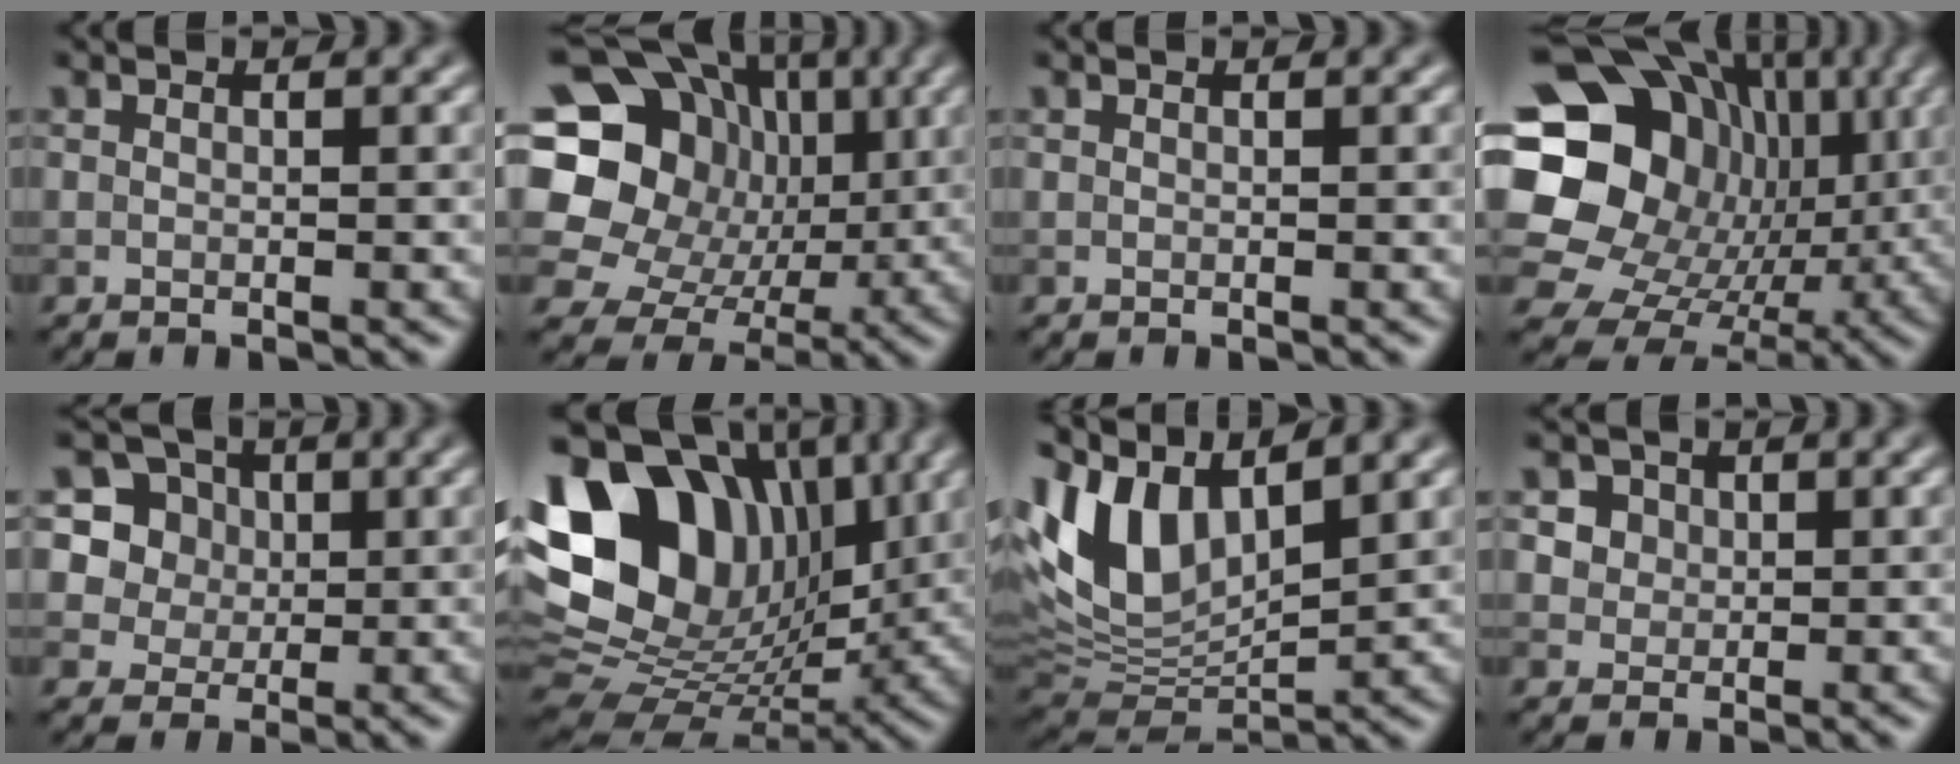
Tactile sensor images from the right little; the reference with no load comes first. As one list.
[{"total": 16.7, "force": [2.1, 14.6, 7.7], "torque": [-0.175, 0.031, 0.025]}, {"total": 0.0}, {"total": 21.7, "force": [3.8, 18.7, 10.2], "torque": [-0.206, 0.024, 0.061]}, {"total": 9.5, "force": [3.7, 8.0, 3.4], "torque": [-0.090, 0.022, 0.061]}, {"total": 16.5, "force": [4.4, 12.1, 10.4], "torque": [-0.213, 0.025, 0.075]}, {"total": 9.1, "force": [4.2, 4.7, 6.5], "torque": [-0.146, 0.003, 0.082]}, {"total": 4.3, "force": [2.0, 3.4, 1.7], "torque": [-0.032, 0.008, 0.032]}]